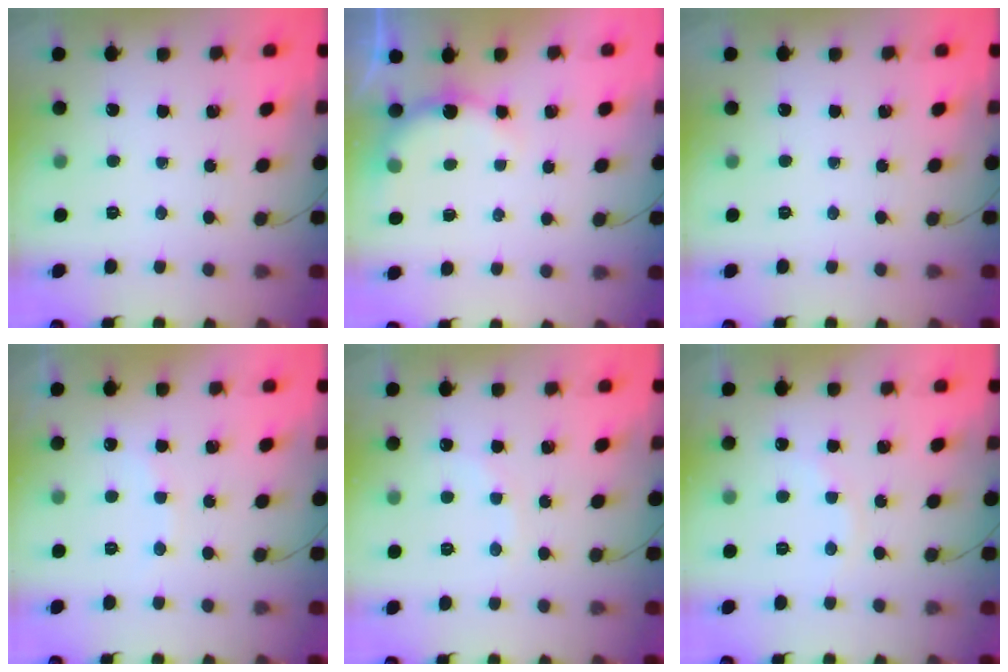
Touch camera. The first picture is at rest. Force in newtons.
{"total": 3.5, "press": 3.5, "slide": 0.4}
{"total": 0.0}
{"total": 6.6, "press": 6.5, "slide": 1.3}
{"total": 3.9, "press": 3.7, "slide": 1.1}
{"total": 5.6, "press": 5.5, "slide": 1.0}